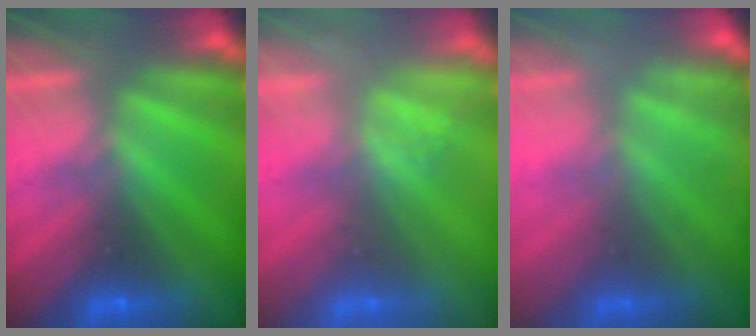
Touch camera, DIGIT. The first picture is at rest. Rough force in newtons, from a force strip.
{"total": 2.1}
{"total": 2.2}